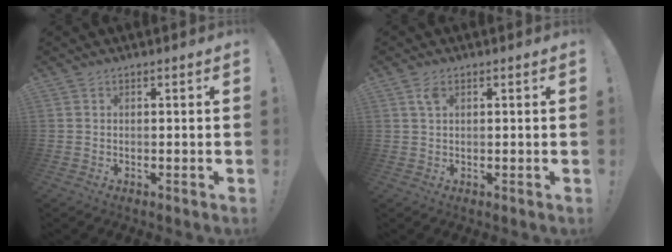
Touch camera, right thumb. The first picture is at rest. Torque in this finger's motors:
{"motor_torque": [-0.12, 0.24, 0.05, 0.50, 0.00]}